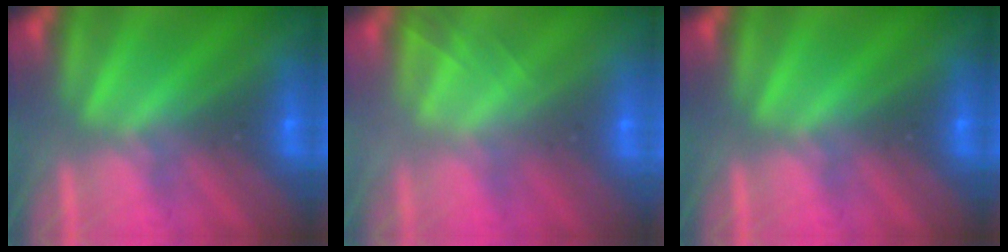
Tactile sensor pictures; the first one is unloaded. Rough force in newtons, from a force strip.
{"total": 2.1}
{"total": 0.0}